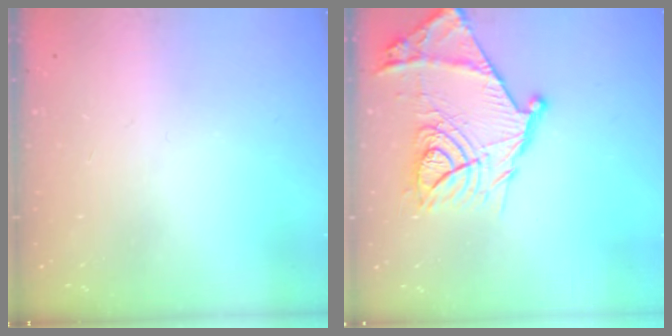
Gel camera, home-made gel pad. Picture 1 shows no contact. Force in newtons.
{"total": 23.5, "press": 23.5, "slide": 1.5}